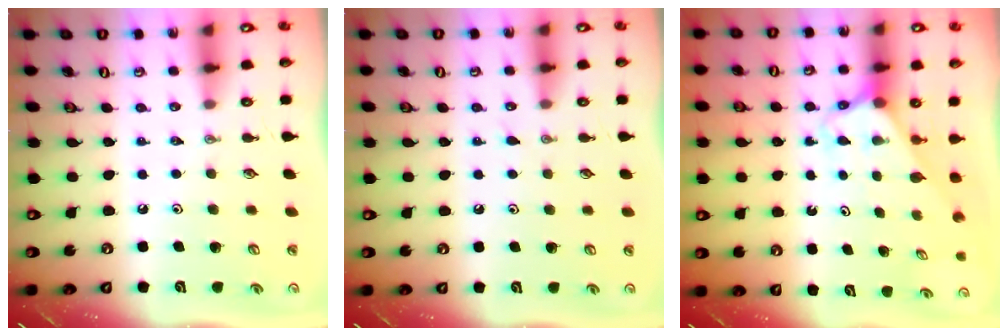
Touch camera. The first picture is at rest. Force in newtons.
{"total": 5.4, "press": 5.4, "slide": 0.4}
{"total": 2.5, "press": 2.5, "slide": 0.1}